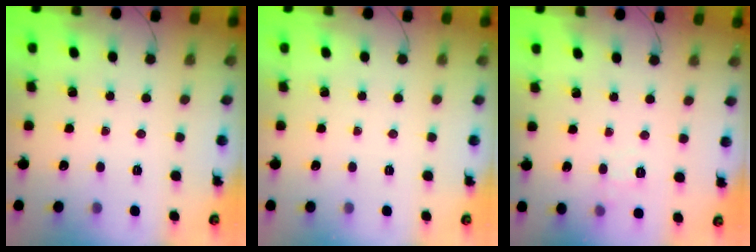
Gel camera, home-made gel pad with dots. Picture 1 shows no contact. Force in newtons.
{"total": 0.0}
{"total": 6.0, "press": 5.9, "slide": 1.3}